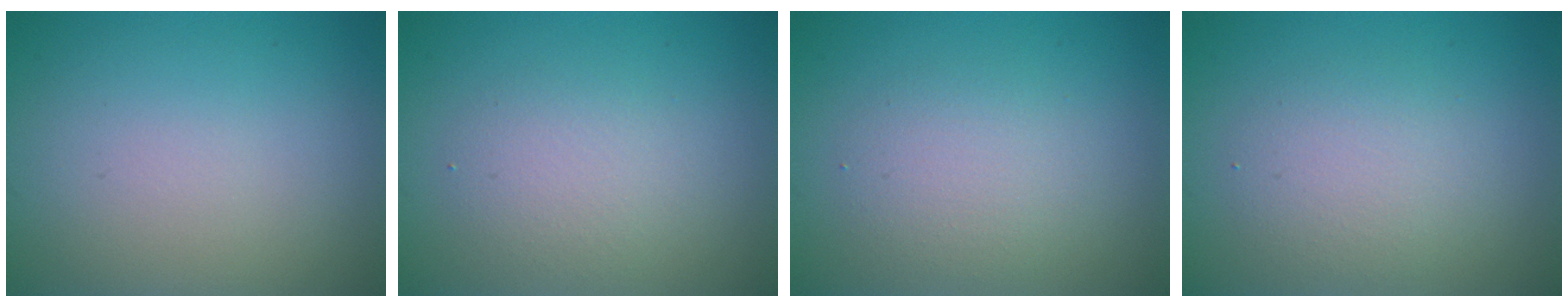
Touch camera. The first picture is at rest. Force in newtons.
{"total": 2.3, "press": 2.3, "slide": 0.0}
{"total": 2.6, "press": 2.6, "slide": 0.1}
{"total": 2.9, "press": 2.9, "slide": 0.2}